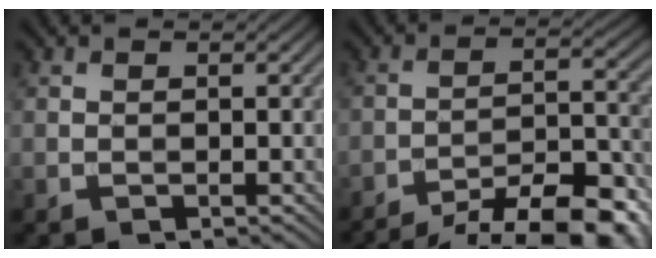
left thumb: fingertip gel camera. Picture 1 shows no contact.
{"total": 12.6, "force": [-10.1, 3.1, 6.8], "torque": [-0.110, -0.005, -0.145]}